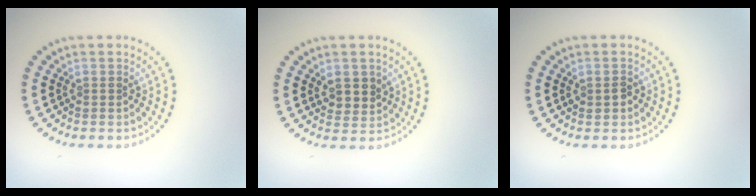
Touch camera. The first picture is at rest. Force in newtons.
{"total": 2.4, "press": 2.2, "slide": 1.0}
{"total": 1.2, "press": 1.2, "slide": 0.0}